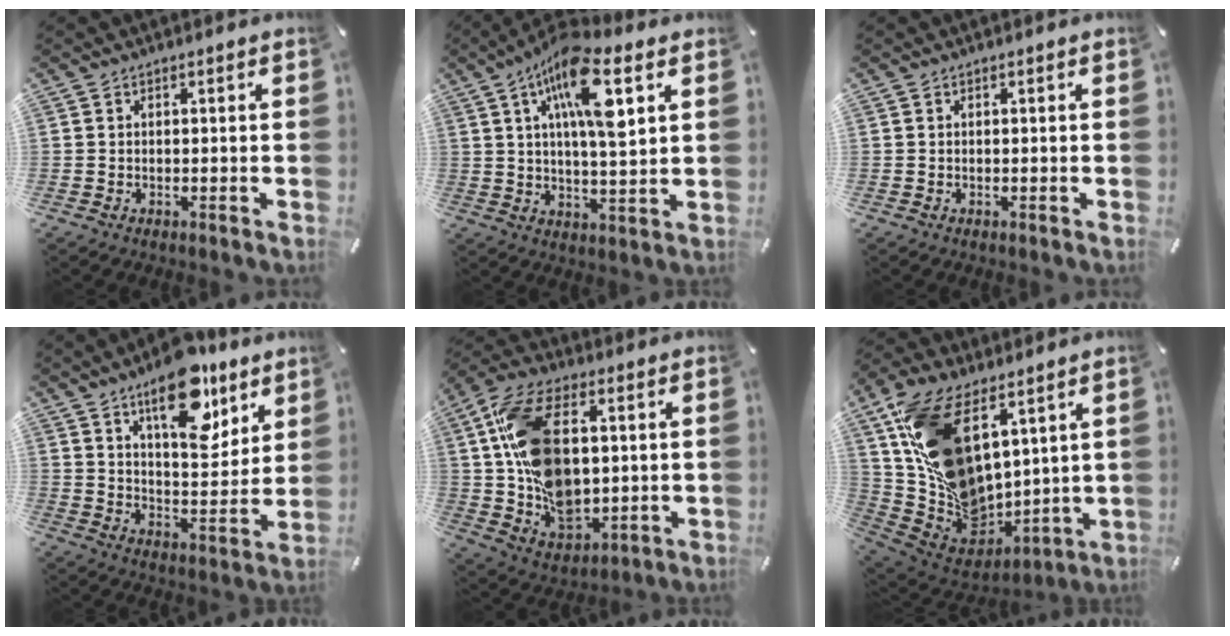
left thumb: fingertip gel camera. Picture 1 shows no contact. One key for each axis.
{"total": 15.0, "fx": 6.8, "fy": 4.7, "fz": 12.5, "tx": -0.223, "ty": -0.015, "tz": 0.107}
{"total": 0.0}
{"total": 17.0, "fx": 11.3, "fy": 7.8, "fz": 10.1, "tx": -0.140, "ty": -0.065, "tz": 0.189}
{"total": 18.6, "fx": 2.7, "fy": 12.2, "fz": 13.7, "tx": -0.280, "ty": 0.004, "tz": 0.056}
{"total": 22.0, "fx": 9.1, "fy": 14.3, "fz": 14.1, "tx": -0.285, "ty": -0.058, "tz": 0.181}